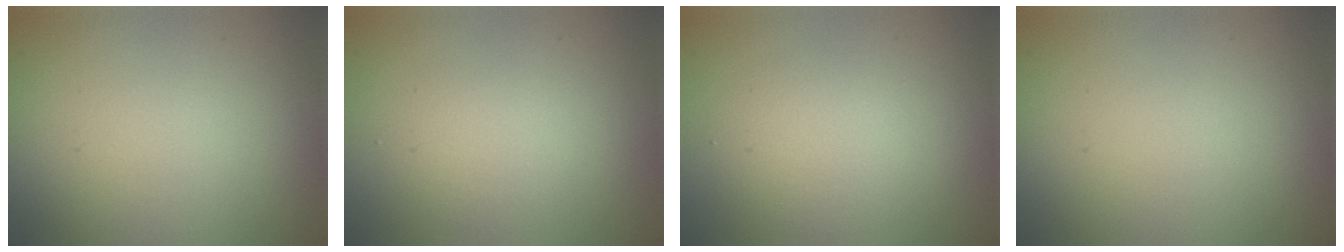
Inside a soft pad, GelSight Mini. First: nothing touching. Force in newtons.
{"total": 2.0, "press": 2.0, "slide": 0.2}
{"total": 2.8, "press": 2.8, "slide": 0.2}
{"total": 0.0}